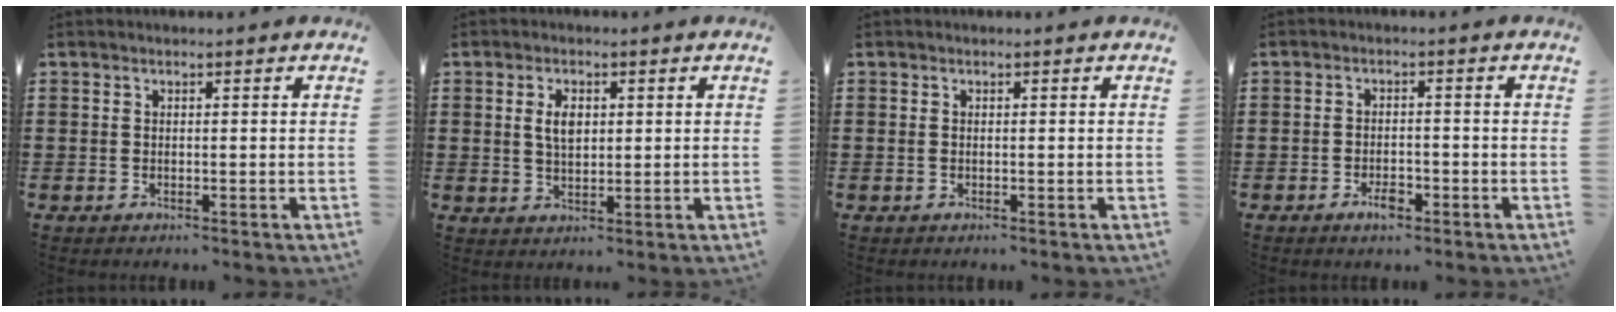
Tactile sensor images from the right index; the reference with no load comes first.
{"total": 3.8, "force": [0.9, 1.9, 3.1], "torque": [-0.058, 0.006, 0.012]}
{"total": 0.0}
{"total": 2.9, "force": [-1.6, 1.3, 2.0], "torque": [-0.035, 0.004, -0.029]}